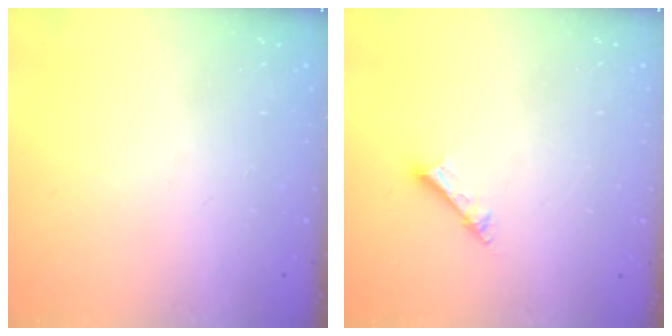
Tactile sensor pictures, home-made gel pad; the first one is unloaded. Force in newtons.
{"total": 3.2, "press": 3.2, "slide": 0.2}